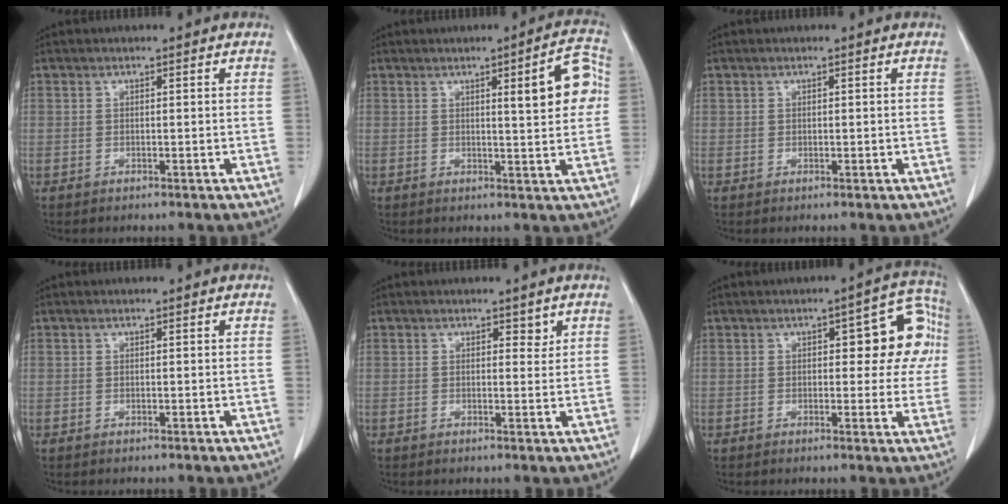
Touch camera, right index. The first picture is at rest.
{"total": 7.5, "force": [1.7, 1.3, 7.2], "torque": [-0.087, 0.011, 0.019]}
{"total": 0.6, "force": [0.2, 0.6, 0.1], "torque": [0.003, 0.001, 0.004]}
{"total": 0.0}
{"total": 1.6, "force": [1.1, 0.9, 0.7], "torque": [-0.004, -0.005, 0.015]}
{"total": 9.6, "force": [2.0, 4.1, 8.5], "torque": [-0.079, 0.036, 0.021]}